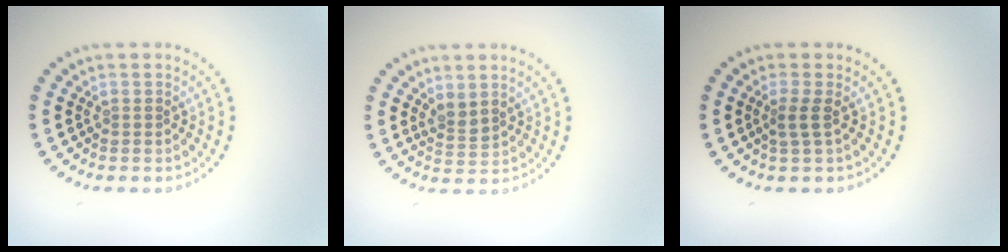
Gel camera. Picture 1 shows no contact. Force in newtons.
{"total": 1.5, "press": 1.3, "slide": 0.7}
{"total": 1.5, "press": 1.0, "slide": 1.1}